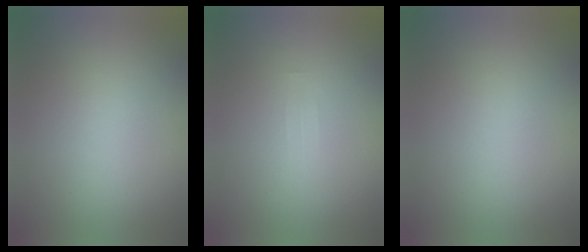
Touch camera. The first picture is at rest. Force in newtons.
{"total": 1.2}
{"total": 1.0}